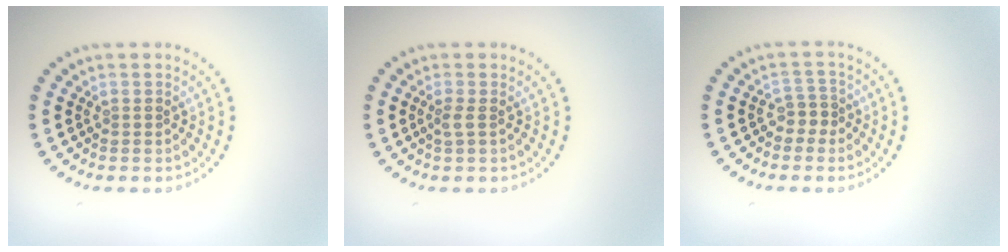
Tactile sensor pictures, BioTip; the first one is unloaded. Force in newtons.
{"total": 0.9, "press": 0.7, "slide": 0.6}
{"total": 1.6, "press": 1.3, "slide": 1.0}